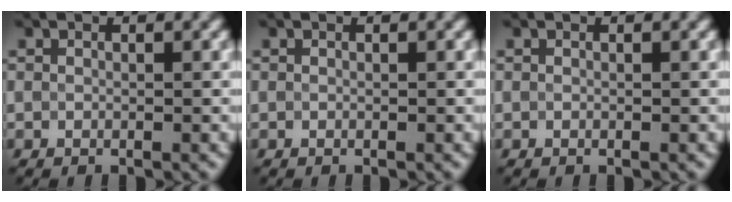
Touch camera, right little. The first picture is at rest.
{"total": 0.0}
{"total": 0.0}